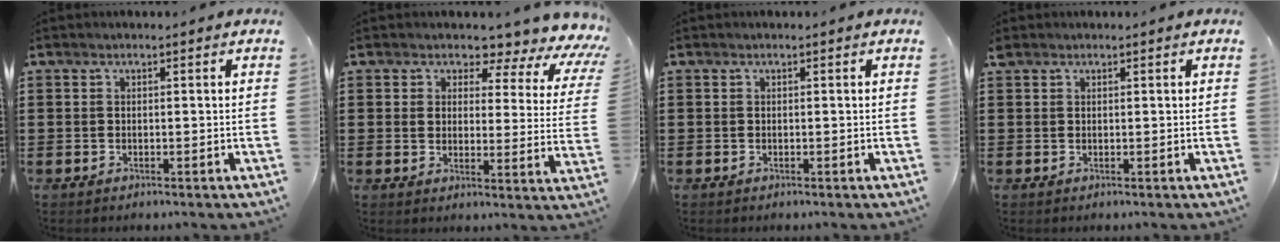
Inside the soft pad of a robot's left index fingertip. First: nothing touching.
{"total": 3.7, "force": [2.6, 2.0, 1.8], "torque": [-0.044, -0.026, 0.032]}
{"total": 0.0}
{"total": 0.8, "force": [0.6, 0.5, 0.3], "torque": [-0.007, 0.004, 0.012]}